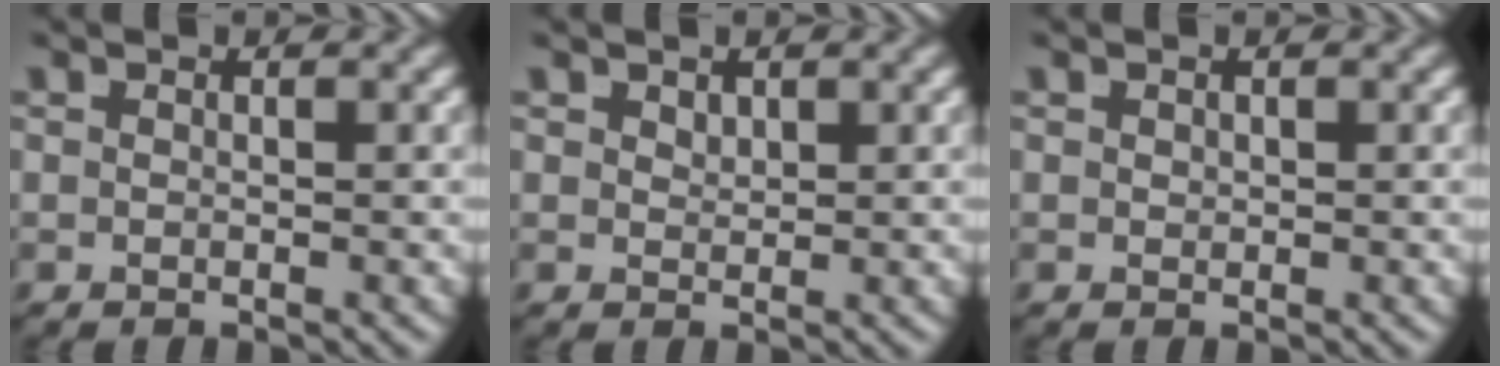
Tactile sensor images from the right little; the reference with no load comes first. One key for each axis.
{"total": 1.0, "fx": 0.9, "fy": -0.1, "fz": 0.2, "tx": 0.003, "ty": -0.008, "tz": 0.029}
{"total": 0.0}